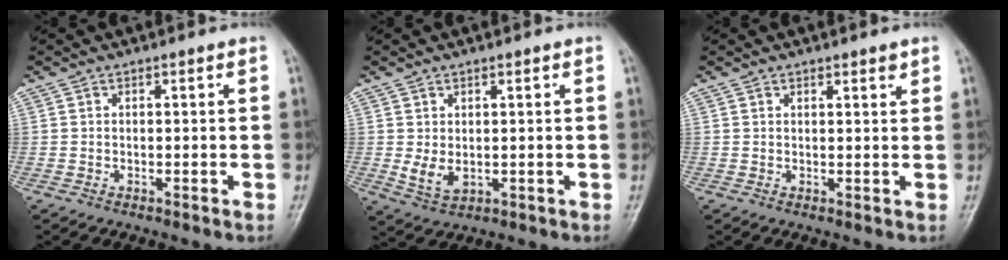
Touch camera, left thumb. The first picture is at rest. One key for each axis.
{"total": 4.3, "fx": 0.4, "fy": 2.6, "fz": 3.4, "tx": -0.058, "ty": -0.011, "tz": 0.017}
{"total": 1.7, "fx": 1.2, "fy": 0.5, "fz": 1.0, "tx": -0.007, "ty": -0.006, "tz": 0.016}